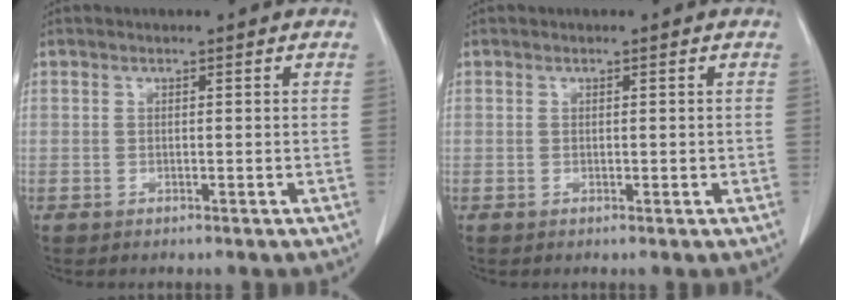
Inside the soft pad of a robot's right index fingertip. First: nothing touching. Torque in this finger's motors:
{"motor_torque": [-0.18, 0.33, -0.08, 0.00]}